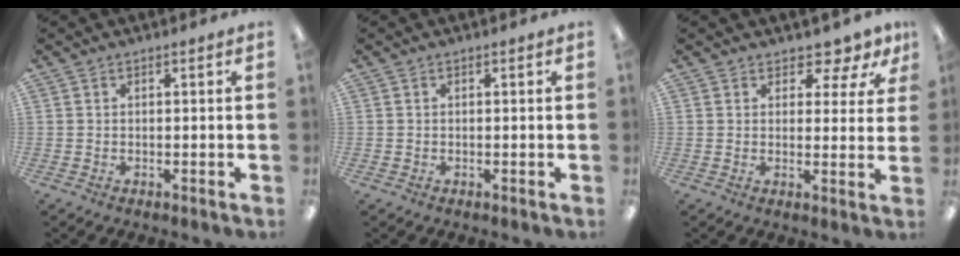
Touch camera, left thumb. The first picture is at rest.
{"total": 0.6, "force": [-0.1, 0.6, -0.1], "torque": [0.003, 0.005, -0.005]}
{"total": 4.9, "force": [3.8, 2.6, 1.6], "torque": [-0.015, -0.027, 0.063]}